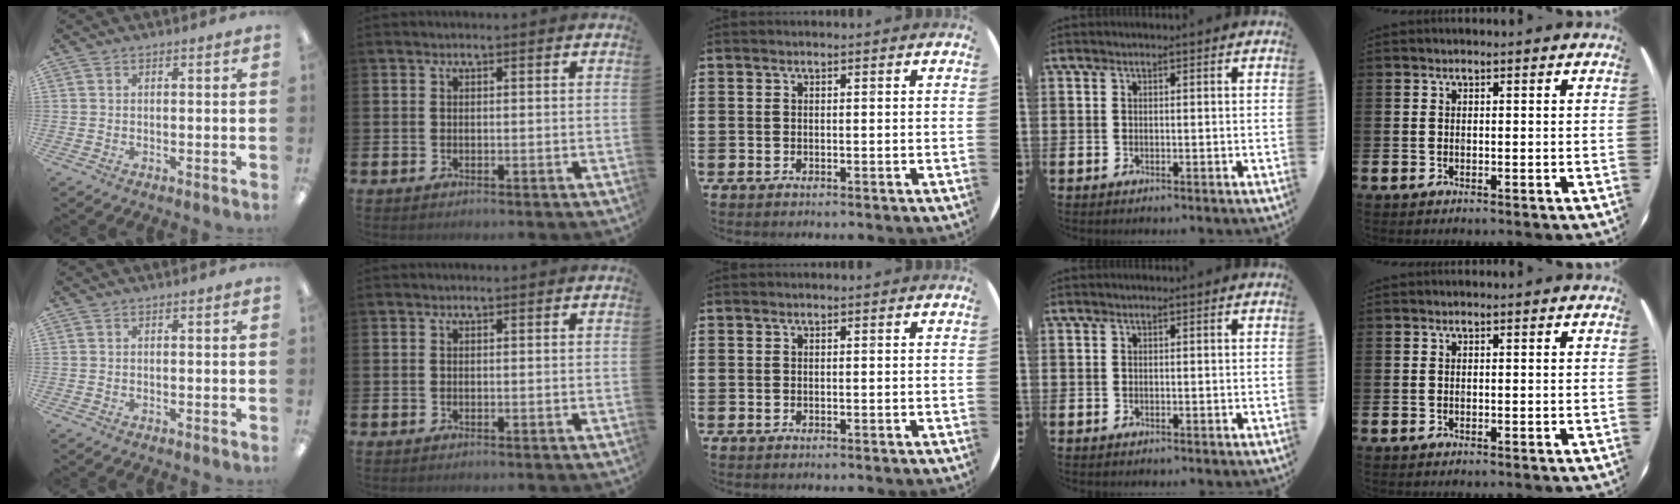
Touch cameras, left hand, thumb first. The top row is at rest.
{}